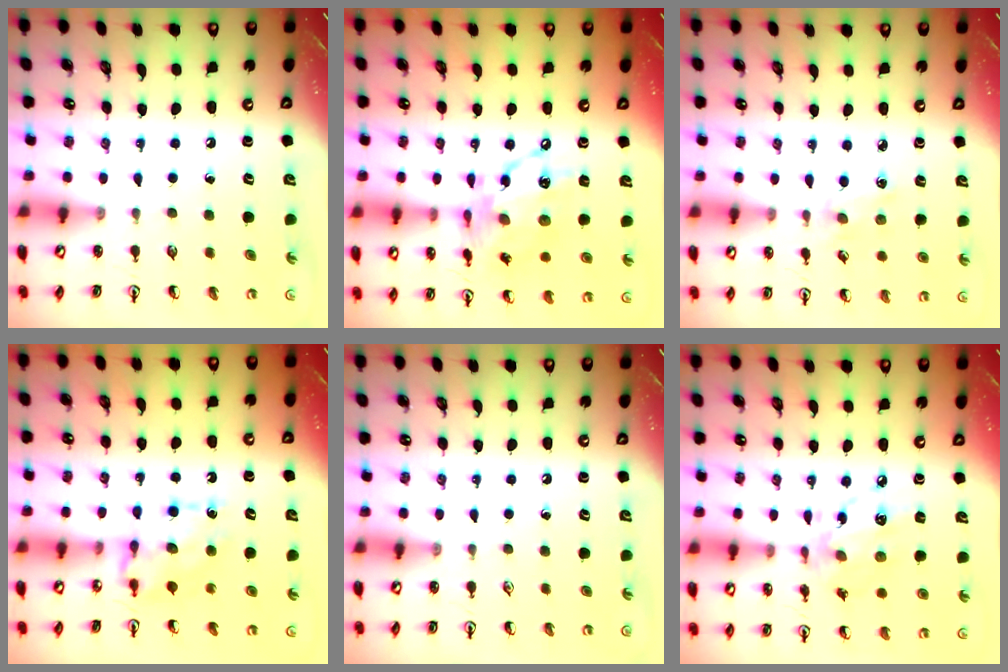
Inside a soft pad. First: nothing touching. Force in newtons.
{"total": 16.0, "press": 15.9, "slide": 1.4}
{"total": 2.9, "press": 2.9, "slide": 0.5}
{"total": 7.2, "press": 7.2, "slide": 0.7}
{"total": 0.0}
{"total": 12.5, "press": 12.5, "slide": 0.8}